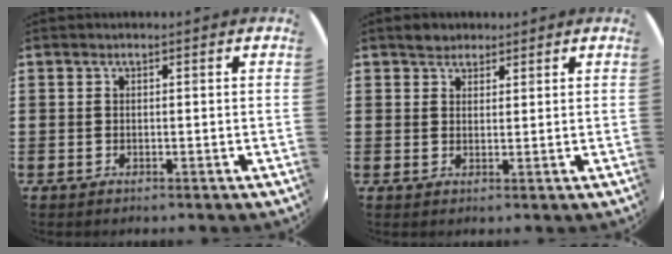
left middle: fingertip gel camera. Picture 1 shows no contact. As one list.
[{"total": 2.2, "force": [1.9, 0.9, 0.0], "torque": [0.006, 0.002, 0.037]}]